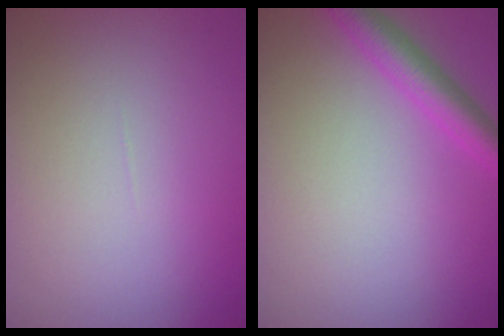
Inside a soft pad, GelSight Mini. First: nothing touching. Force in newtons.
{"total": 3.0, "press": 3.0, "slide": 0.2}